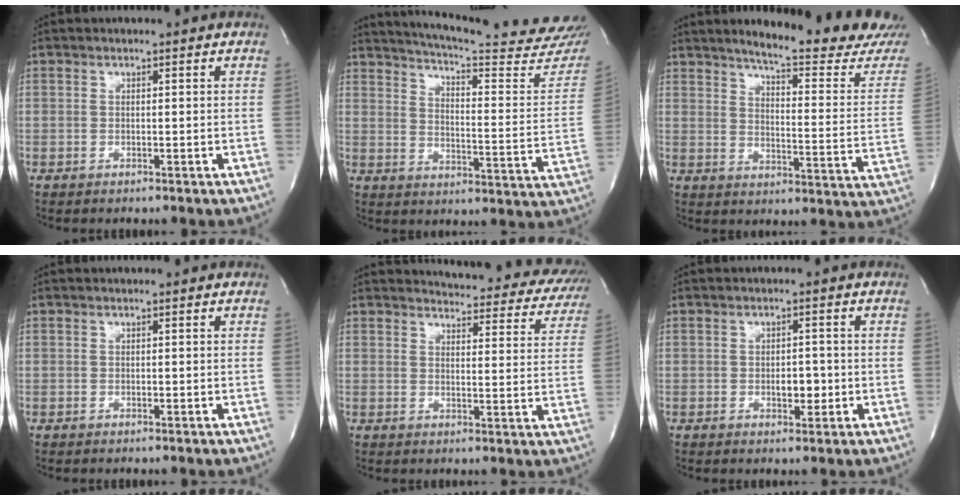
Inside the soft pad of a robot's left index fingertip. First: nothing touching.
{"total": 25.3, "force": [23.5, 1.3, 9.2], "torque": [-0.142, -0.115, 0.281]}
{"total": 17.4, "force": [16.2, -0.5, 6.5], "torque": [-0.093, -0.107, 0.187]}
{"total": 0.8, "force": [-0.8, 0.0, -0.1], "torque": [0.004, -0.008, -0.014]}
{"total": 17.7, "force": [17.0, 4.0, 3.1], "torque": [-0.015, -0.076, 0.166]}
{"total": 2.9, "force": [-1.3, 1.5, 2.1], "torque": [-0.029, -0.007, -0.017]}